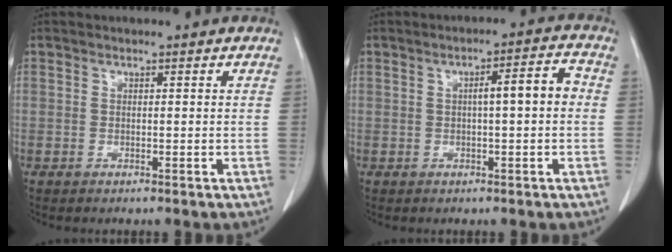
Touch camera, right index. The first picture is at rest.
{"total": 5.1, "force": [0.2, 0.7, 5.0], "torque": [-0.074, 0.017, 0.001]}